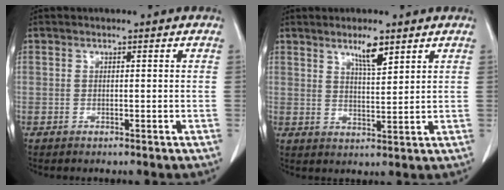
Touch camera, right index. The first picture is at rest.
{"total": 4.5, "force": [3.1, 0.6, 3.2], "torque": [-0.058, -0.006, 0.056]}